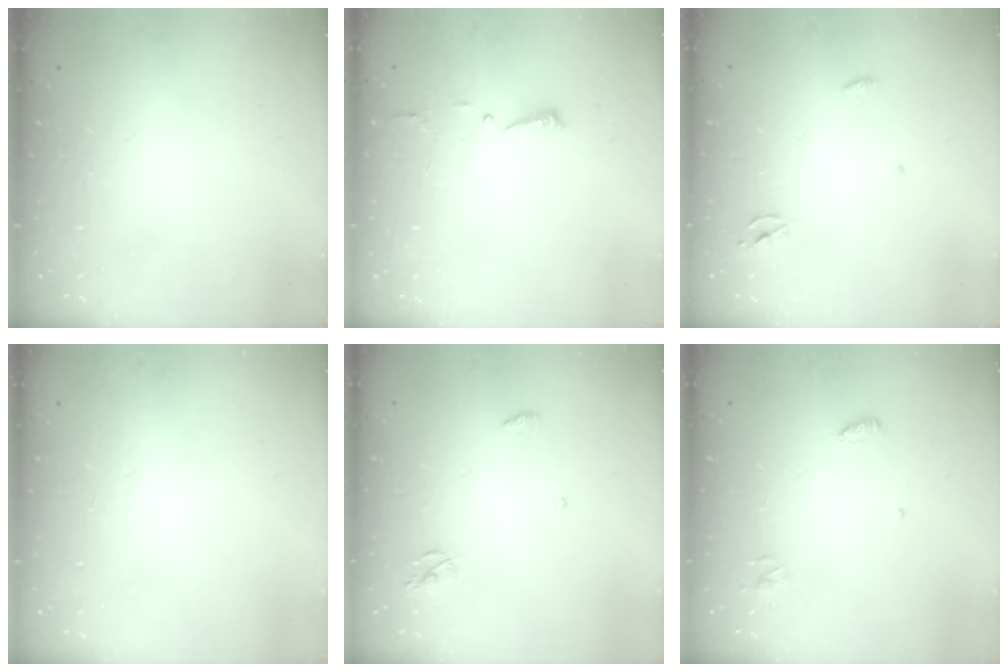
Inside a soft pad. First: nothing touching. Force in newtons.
{"total": 4.4, "press": 4.4, "slide": 0.4}
{"total": 2.3, "press": 2.3, "slide": 0.1}
{"total": 1.1, "press": 0.9, "slide": 0.6}
{"total": 3.7, "press": 3.7, "slide": 0.1}
{"total": 3.8, "press": 3.7, "slide": 0.4}